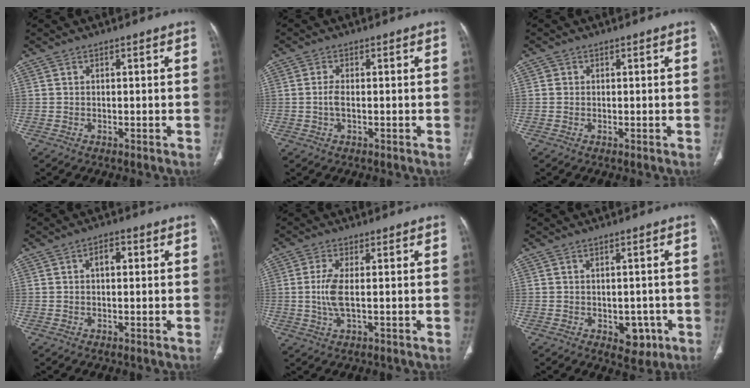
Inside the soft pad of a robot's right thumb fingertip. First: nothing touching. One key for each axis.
{"total": 2.1, "fx": -0.3, "fy": 0.8, "fz": 1.9, "tx": -0.047, "ty": 0.000, "tz": -0.005}
{"total": 0.7, "fx": 0.1, "fy": 0.7, "fz": 0.1, "tx": 0.003, "ty": 0.004, "tz": 0.001}
{"total": 3.0, "fx": 0.5, "fy": 1.7, "fz": 2.4, "tx": -0.034, "ty": 0.012, "tz": 0.007}
{"total": 5.0, "fx": -0.1, "fy": 1.6, "fz": 4.8, "tx": -0.121, "ty": -0.004, "tz": -0.003}
{"total": 5.1, "fx": -1.8, "fy": 3.4, "fz": 3.4, "tx": -0.015, "ty": 0.005, "tz": -0.014}